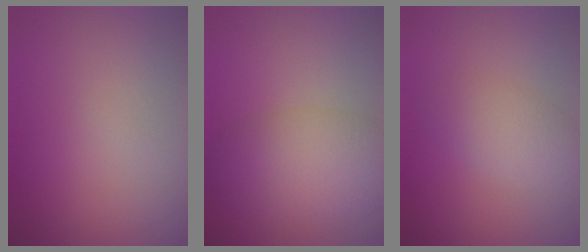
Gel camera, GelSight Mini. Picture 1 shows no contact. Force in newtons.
{"total": 5.7, "press": 5.7, "slide": 0.2}
{"total": 2.7, "press": 2.7, "slide": 0.0}